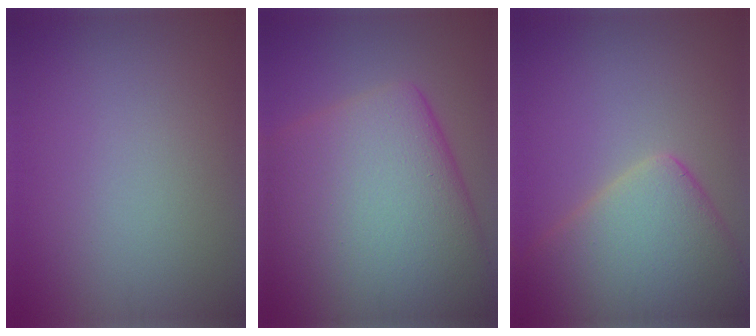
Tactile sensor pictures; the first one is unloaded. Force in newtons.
{"total": 16.5, "press": 16.5, "slide": 0.5}
{"total": 8.4, "press": 8.4, "slide": 0.6}